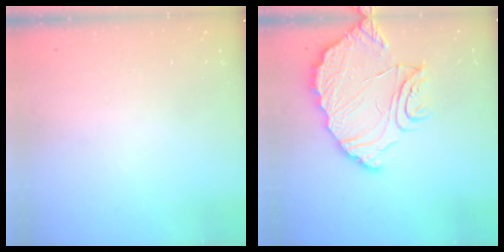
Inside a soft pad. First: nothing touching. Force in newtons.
{"total": 17.2, "press": 17.2, "slide": 1.6}